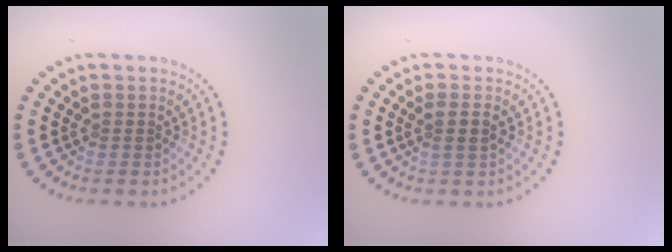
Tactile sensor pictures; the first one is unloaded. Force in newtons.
{"total": 1.5, "press": 1.3, "slide": 0.6}